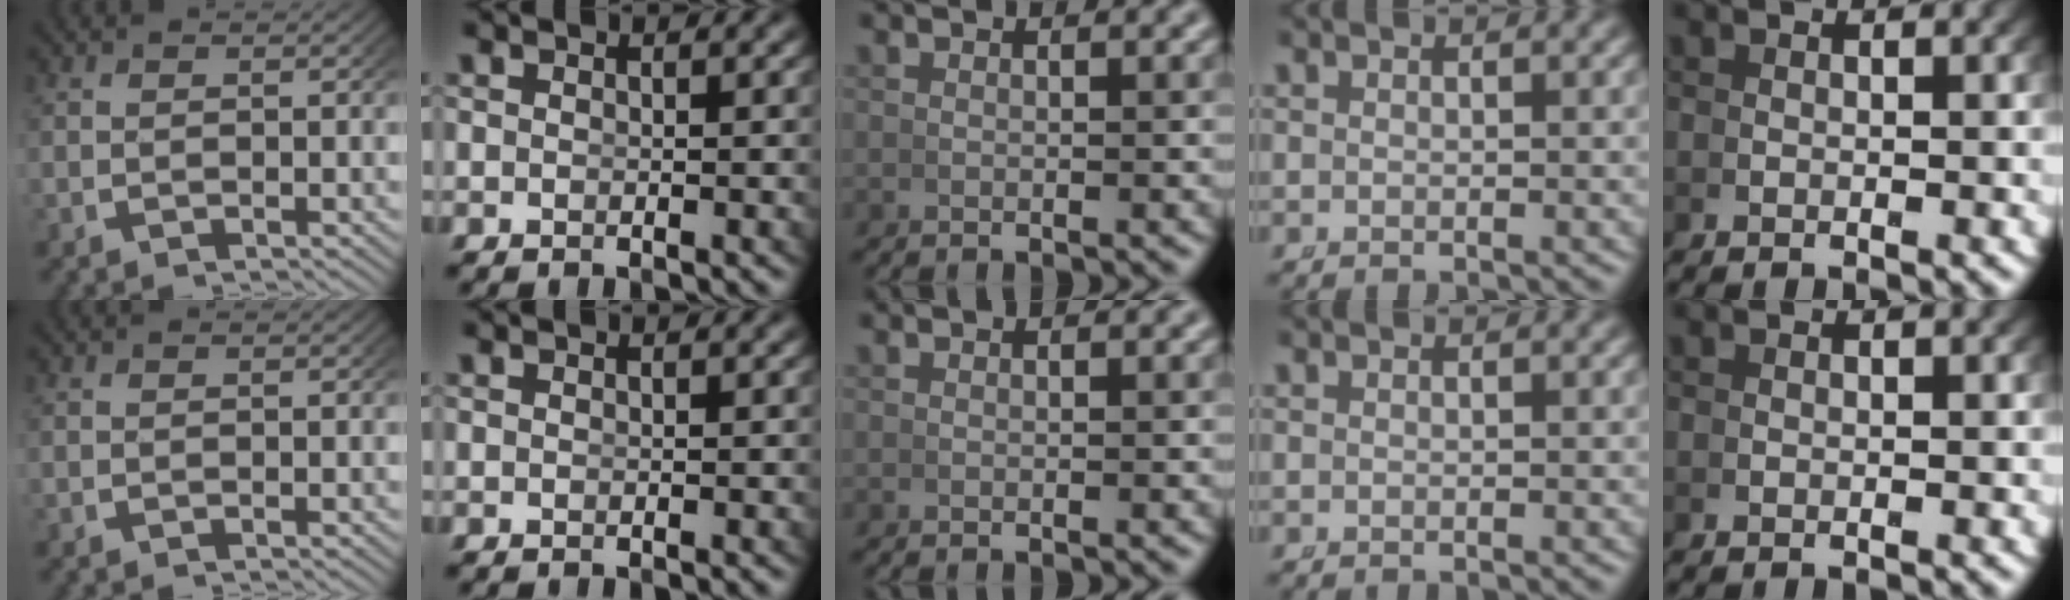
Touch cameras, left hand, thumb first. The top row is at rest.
{}